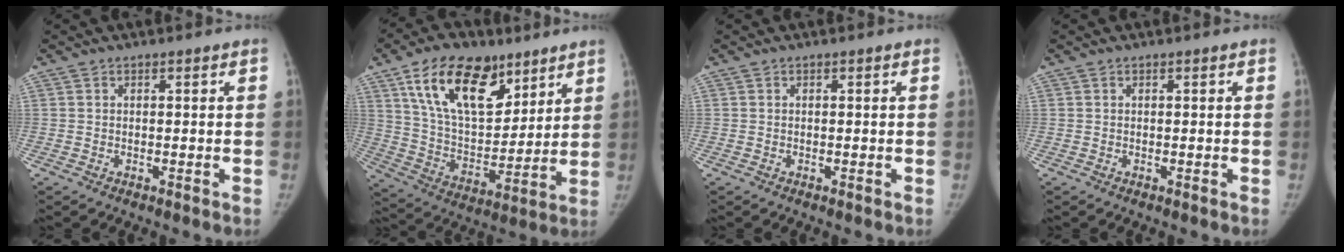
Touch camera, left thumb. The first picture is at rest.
{"total": 20.8, "force": [11.8, 11.3, 12.9], "torque": [-0.181, -0.045, 0.212]}
{"total": 0.0}
{"total": 0.0}